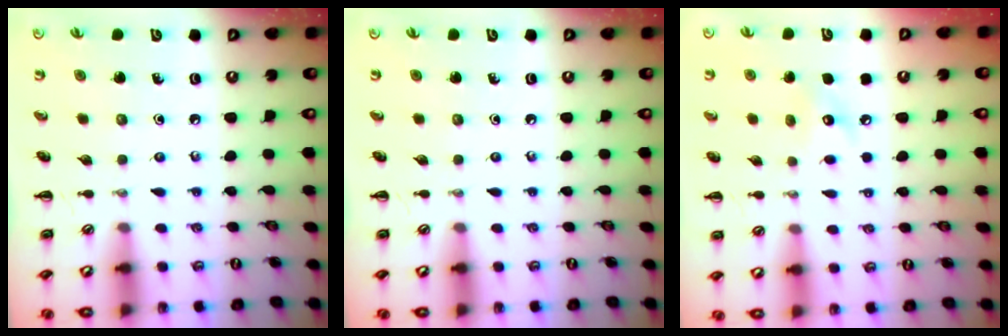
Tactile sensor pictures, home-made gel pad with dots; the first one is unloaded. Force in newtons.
{"total": 0.0}
{"total": 6.3, "press": 6.2, "slide": 1.1}